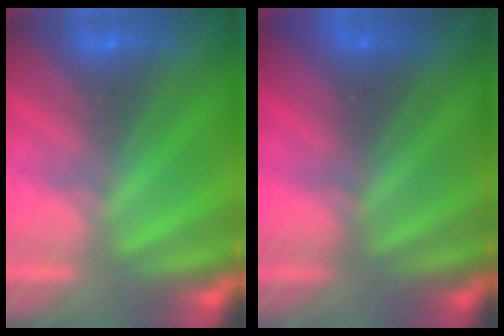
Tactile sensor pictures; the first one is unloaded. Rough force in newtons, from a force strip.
{"total": 2.0}